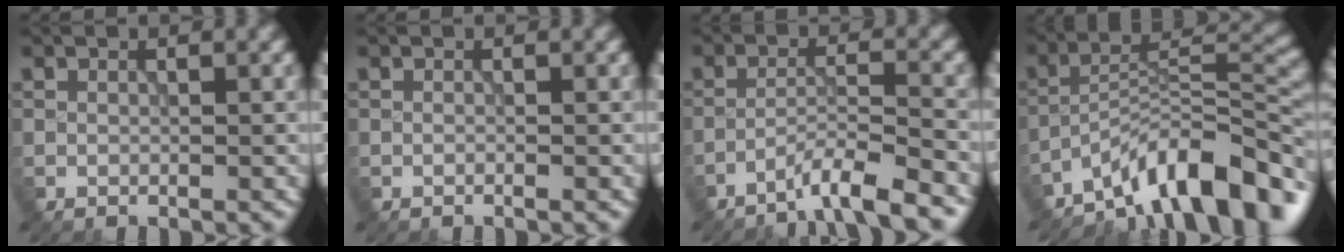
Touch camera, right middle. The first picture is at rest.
{"total": 0.0}
{"total": 4.8, "force": [-3.8, 0.2, 2.9], "torque": [-0.040, 0.011, -0.076]}
{"total": 10.2, "force": [-7.4, 2.7, 6.4], "torque": [-0.084, 0.012, -0.140]}